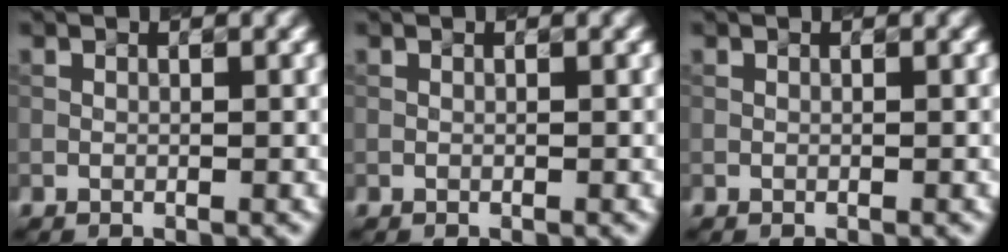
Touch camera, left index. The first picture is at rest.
{"total": 0.0}
{"total": 0.0}